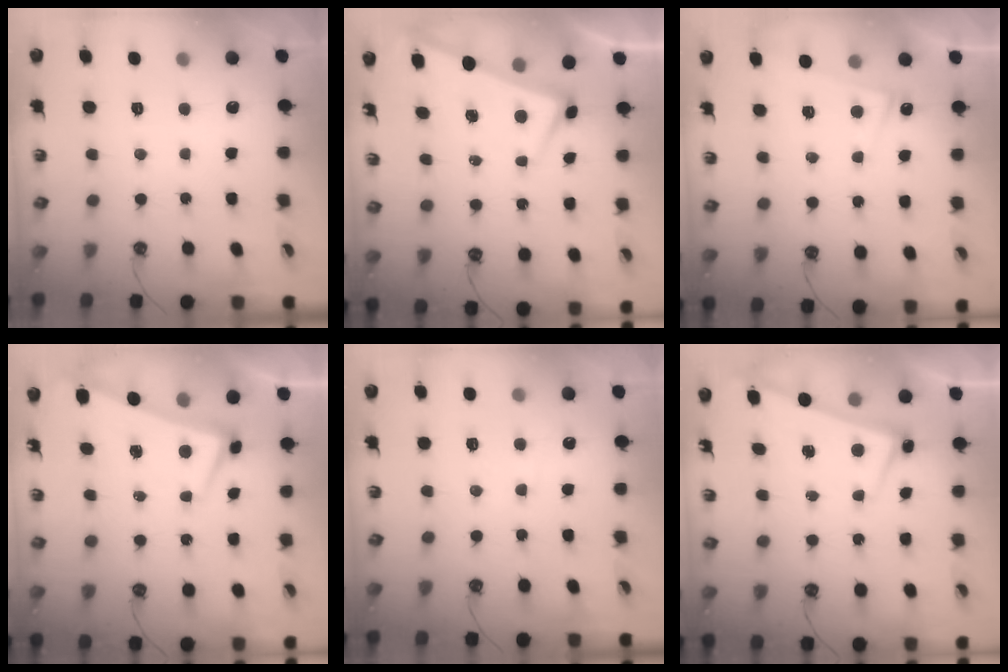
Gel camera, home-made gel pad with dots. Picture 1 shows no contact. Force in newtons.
{"total": 2.0, "press": 1.9, "slide": 0.6}
{"total": 5.0, "press": 5.0, "slide": 0.4}
{"total": 2.1, "press": 2.0, "slide": 0.6}
{"total": 5.0, "press": 5.0, "slide": 0.5}
{"total": 2.8, "press": 2.8, "slide": 0.4}